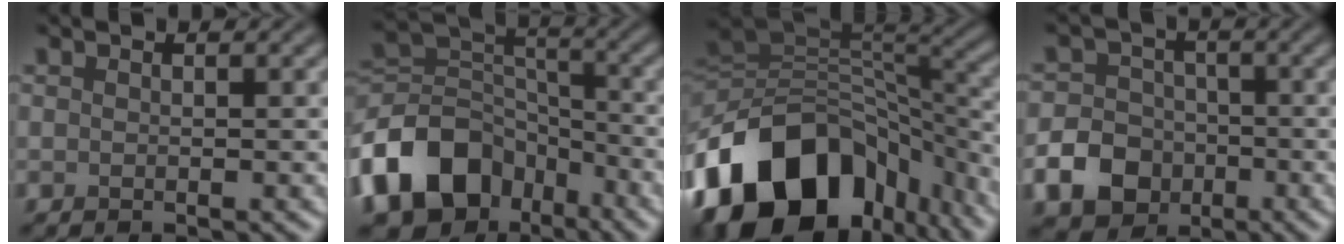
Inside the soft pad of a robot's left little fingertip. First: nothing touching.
{"total": 12.0, "force": [-6.4, 8.1, 6.1], "torque": [-0.123, 0.005, -0.129]}
{"total": 16.8, "force": [-8.5, 11.4, 9.0], "torque": [-0.190, -0.016, -0.127]}
{"total": 9.0, "force": [-3.8, 7.6, 2.9], "torque": [-0.049, -0.027, -0.093]}